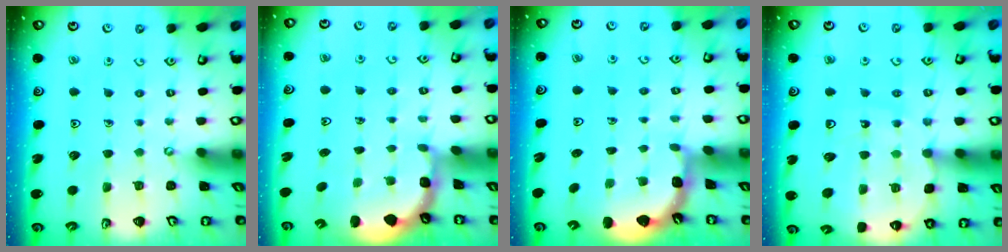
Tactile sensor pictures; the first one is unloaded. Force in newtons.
{"total": 2.0, "press": 1.6, "slide": 1.2}
{"total": 2.1, "press": 2.1, "slide": 0.2}
{"total": 12.8, "press": 12.5, "slide": 3.1}